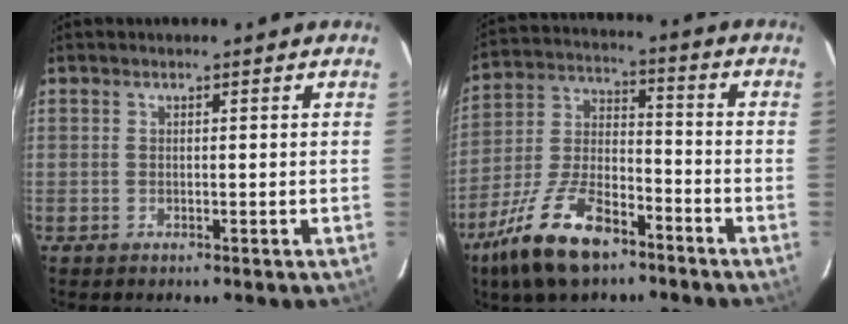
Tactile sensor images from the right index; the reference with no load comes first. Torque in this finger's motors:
{"motor_torque": [1.14, -1.00, 0.96, 0.19]}